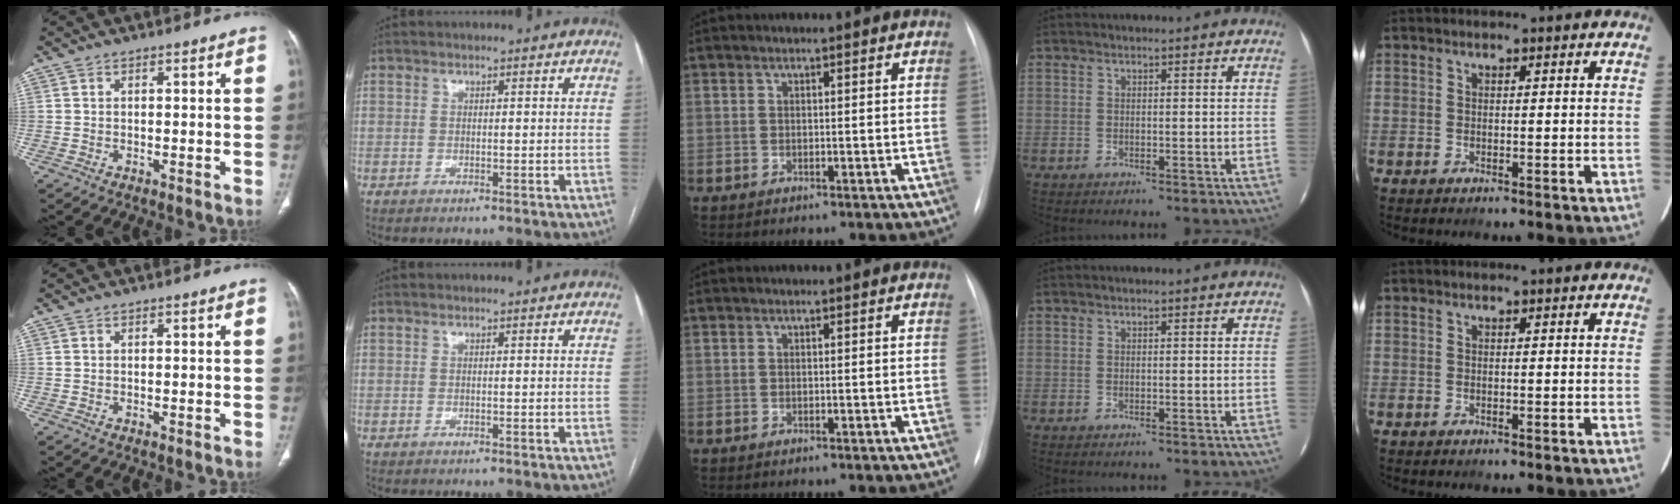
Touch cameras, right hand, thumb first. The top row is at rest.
{}